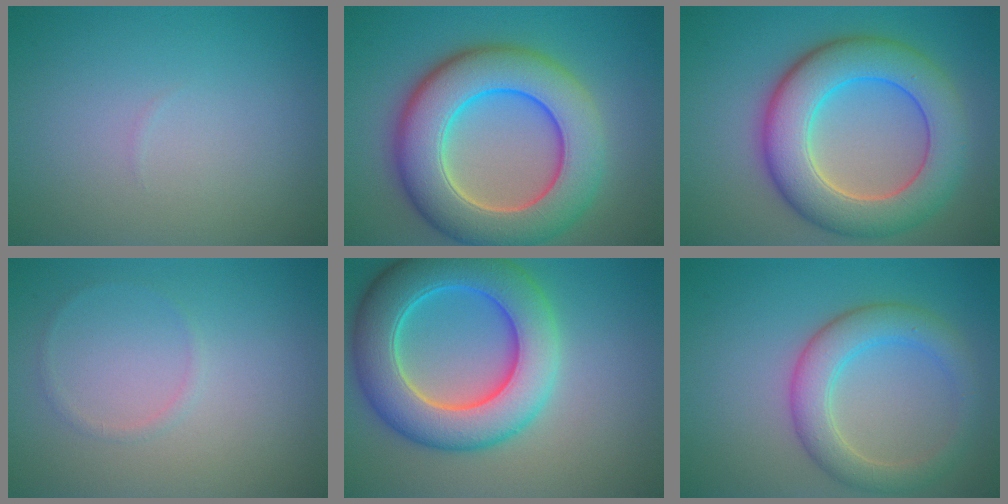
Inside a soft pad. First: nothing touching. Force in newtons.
{"total": 11.0, "press": 10.9, "slide": 0.4}
{"total": 9.1, "press": 9.1, "slide": 0.4}
{"total": 0.6, "press": 0.6, "slide": 0.1}
{"total": 9.5, "press": 9.5, "slide": 0.2}
{"total": 4.5, "press": 4.5, "slide": 0.2}